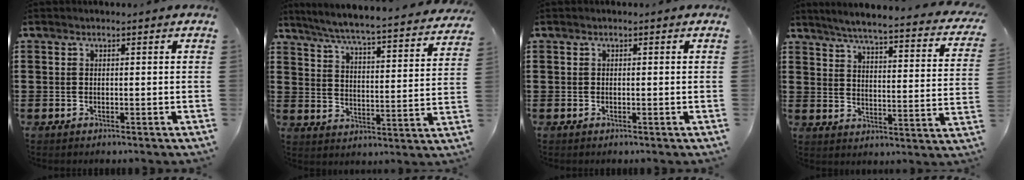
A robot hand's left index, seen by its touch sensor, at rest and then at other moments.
{"total": 5.1, "force": [4.9, -0.5, 1.6], "torque": [-0.056, -0.041, 0.078]}
{"total": 0.0}
{"total": 4.3, "force": [3.7, -0.4, 2.1], "torque": [-0.061, -0.033, 0.054]}